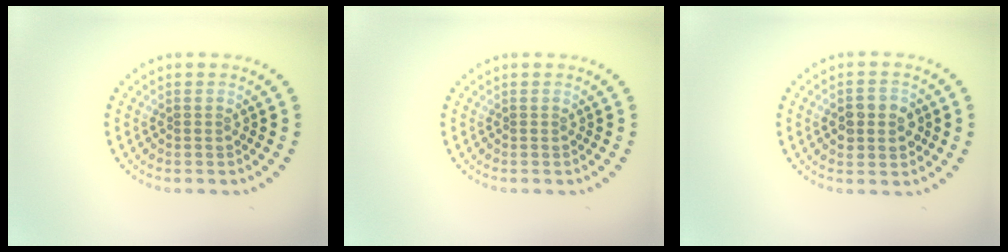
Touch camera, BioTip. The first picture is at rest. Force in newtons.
{"total": 0.0}
{"total": 3.4, "press": 3.4, "slide": 0.1}